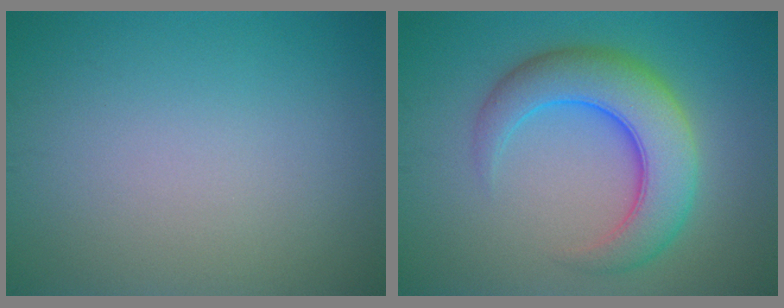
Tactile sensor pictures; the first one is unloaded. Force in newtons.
{"total": 7.5, "press": 7.5, "slide": 0.1}